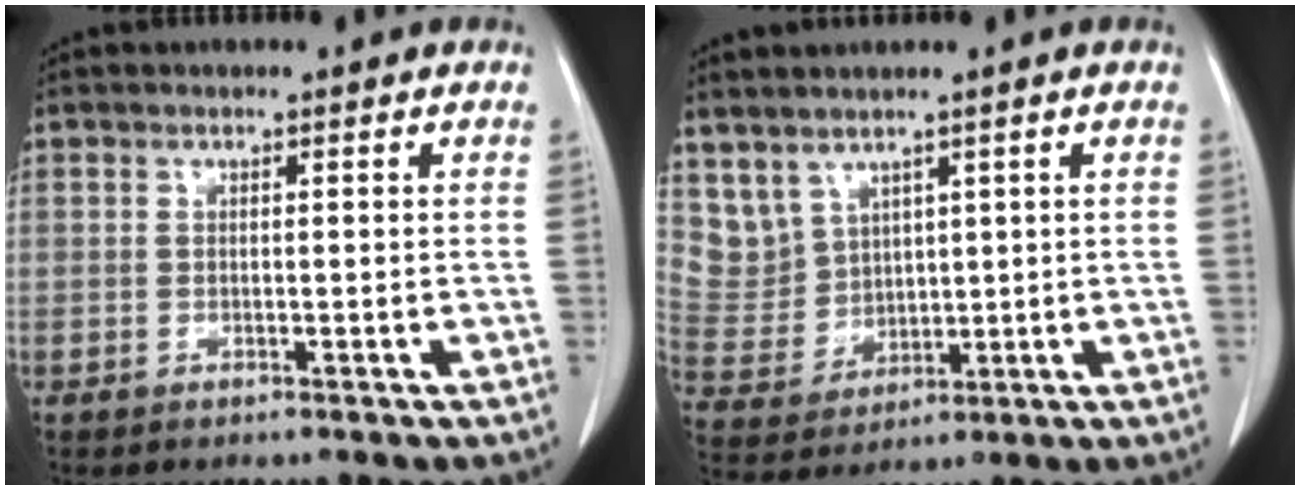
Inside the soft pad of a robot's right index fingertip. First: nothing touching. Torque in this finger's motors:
{"motor_torque": [-0.23, 0.43, -0.01, -0.01]}